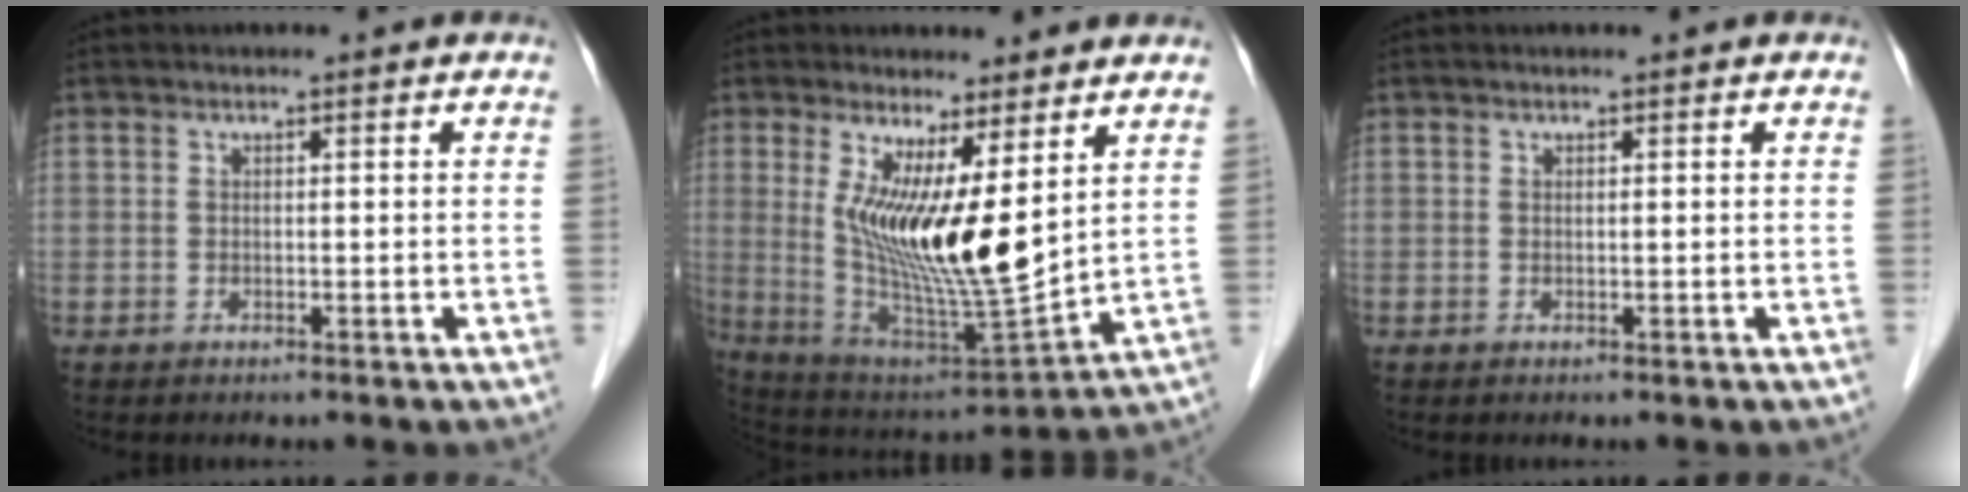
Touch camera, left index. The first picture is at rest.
{"total": 13.8, "force": [3.9, 1.9, 13.1], "torque": [-0.247, -0.026, 0.082]}
{"total": 0.0}